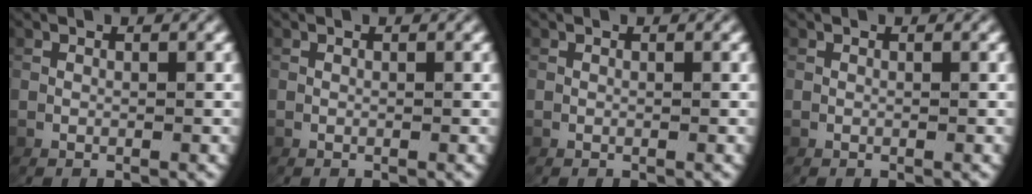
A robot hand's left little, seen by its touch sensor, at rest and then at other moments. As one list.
[{"total": 0.0}, {"total": 0.0}, {"total": 0.0}]